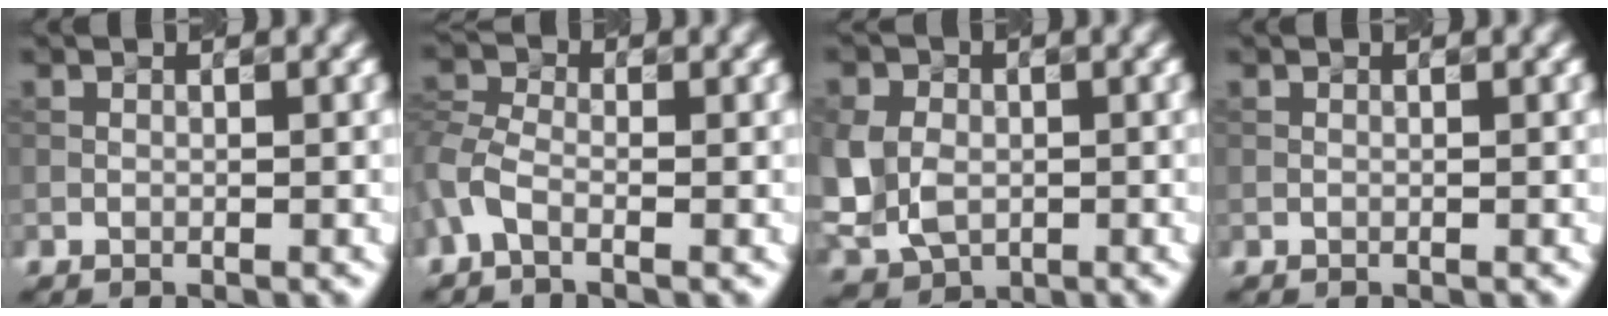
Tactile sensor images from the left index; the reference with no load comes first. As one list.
[{"total": 2.4, "force": [-1.2, 1.5, 1.5], "torque": [-0.044, 0.006, -0.038]}, {"total": 6.7, "force": [-0.2, 5.4, 3.9], "torque": [-0.092, 0.008, -0.009]}, {"total": 0.0}]